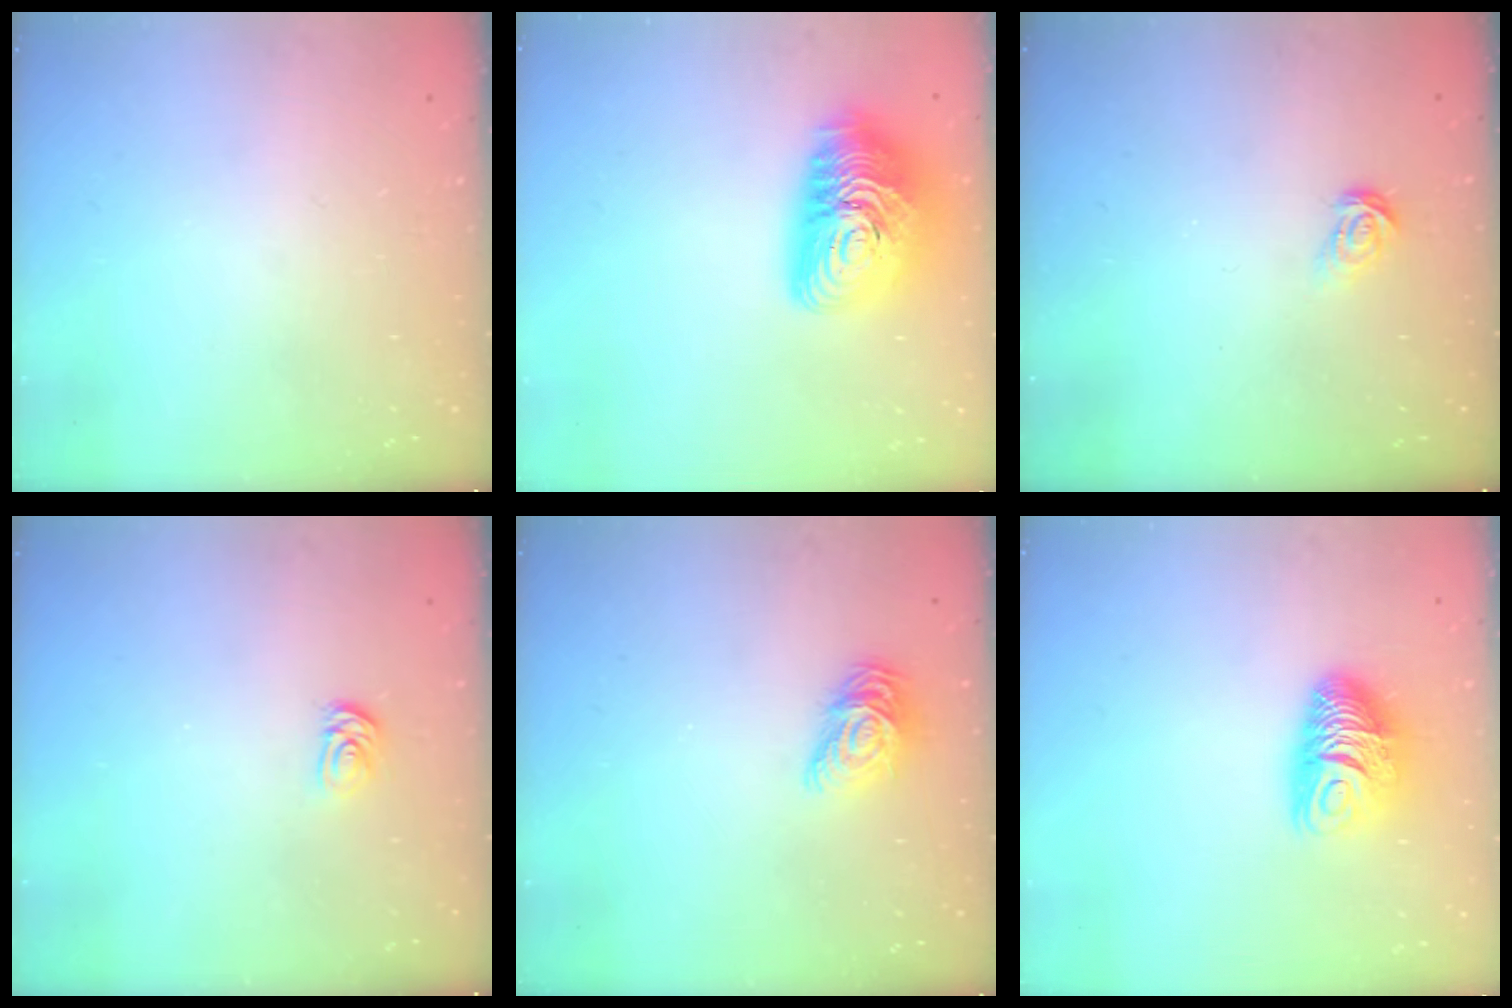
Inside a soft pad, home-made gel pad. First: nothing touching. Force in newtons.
{"total": 18.5, "press": 18.5, "slide": 1.1}
{"total": 3.8, "press": 3.8, "slide": 0.4}
{"total": 2.6, "press": 2.6, "slide": 0.3}
{"total": 10.7, "press": 10.7, "slide": 0.6}
{"total": 9.5, "press": 9.5, "slide": 0.4}